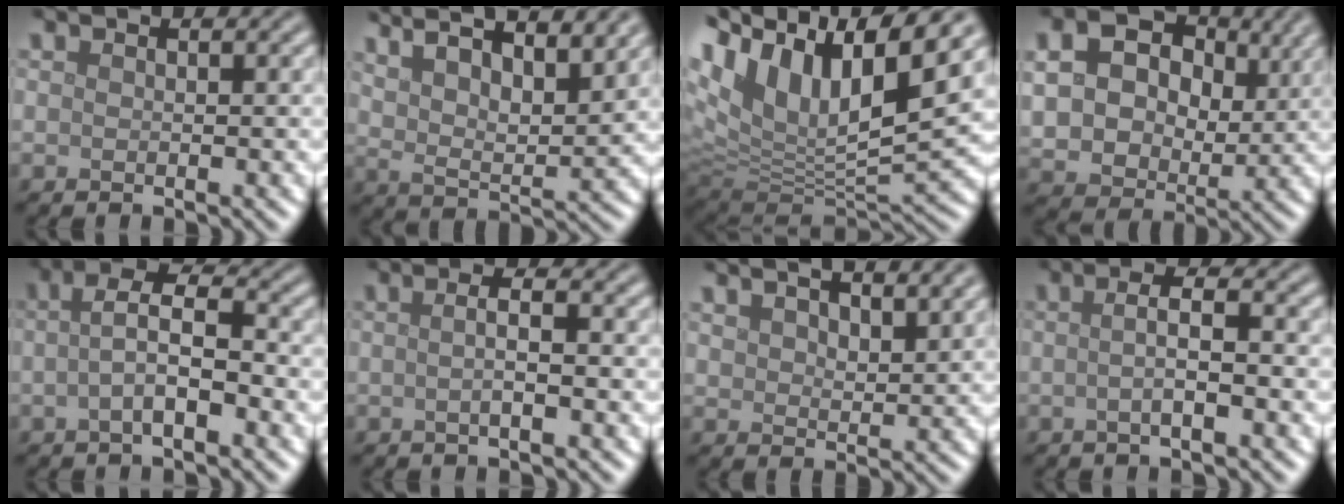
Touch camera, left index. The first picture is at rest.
{"total": 11.3, "force": [7.6, 4.0, 7.4], "torque": [-0.112, 0.025, 0.093]}
{"total": 14.6, "force": [7.6, 6.6, 10.6], "torque": [-0.227, 0.032, 0.140]}
{"total": 8.5, "force": [2.3, 6.5, 5.0], "torque": [-0.107, -0.003, 0.036]}
{"total": 3.7, "force": [-0.6, 1.3, 3.4], "torque": [-0.069, 0.009, -0.017]}
{"total": 2.6, "force": [0.1, 0.9, 2.5], "torque": [-0.022, 0.001, -0.015]}
{"total": 7.2, "force": [4.8, 3.1, 4.4], "torque": [-0.064, 0.024, 0.059]}
{"total": 2.9, "force": [-0.3, 0.7, 2.8], "torque": [-0.043, 0.006, -0.010]}